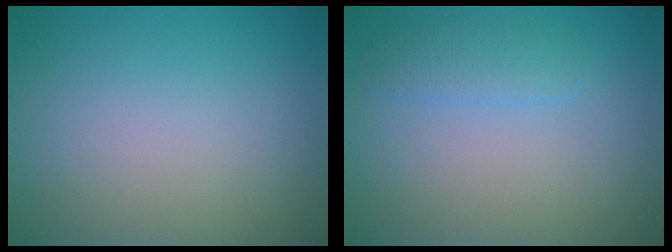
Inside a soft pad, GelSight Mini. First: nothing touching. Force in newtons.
{"total": 1.6, "press": 1.6, "slide": 0.2}